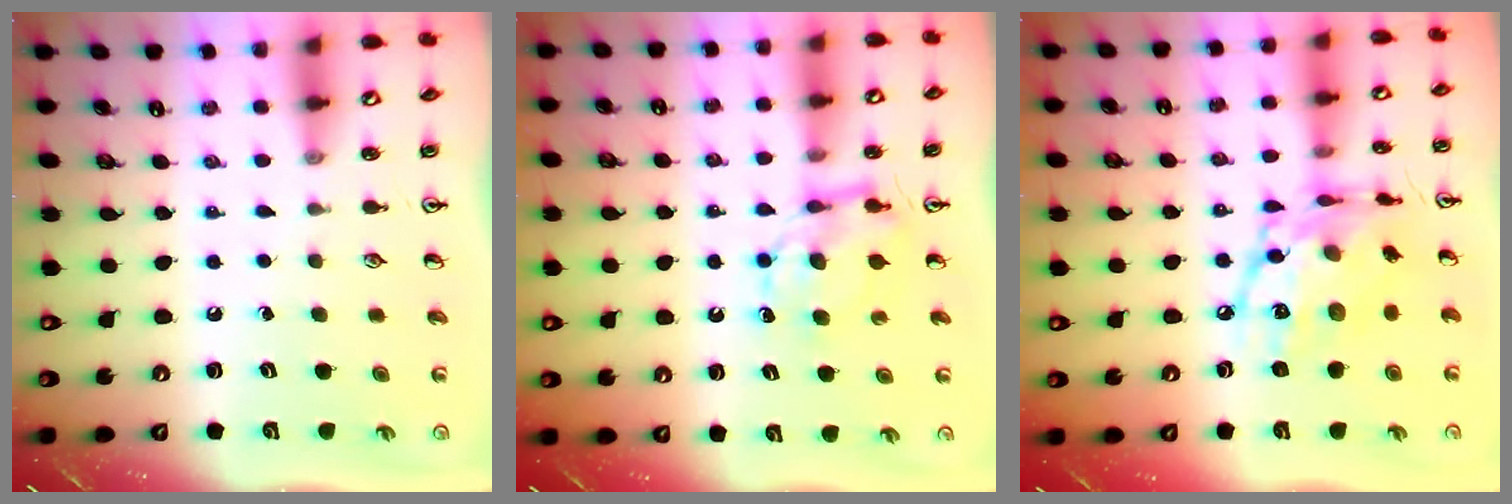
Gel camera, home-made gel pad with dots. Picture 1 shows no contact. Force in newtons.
{"total": 8.1, "press": 8.1, "slide": 0.4}
{"total": 16.4, "press": 16.4, "slide": 1.3}